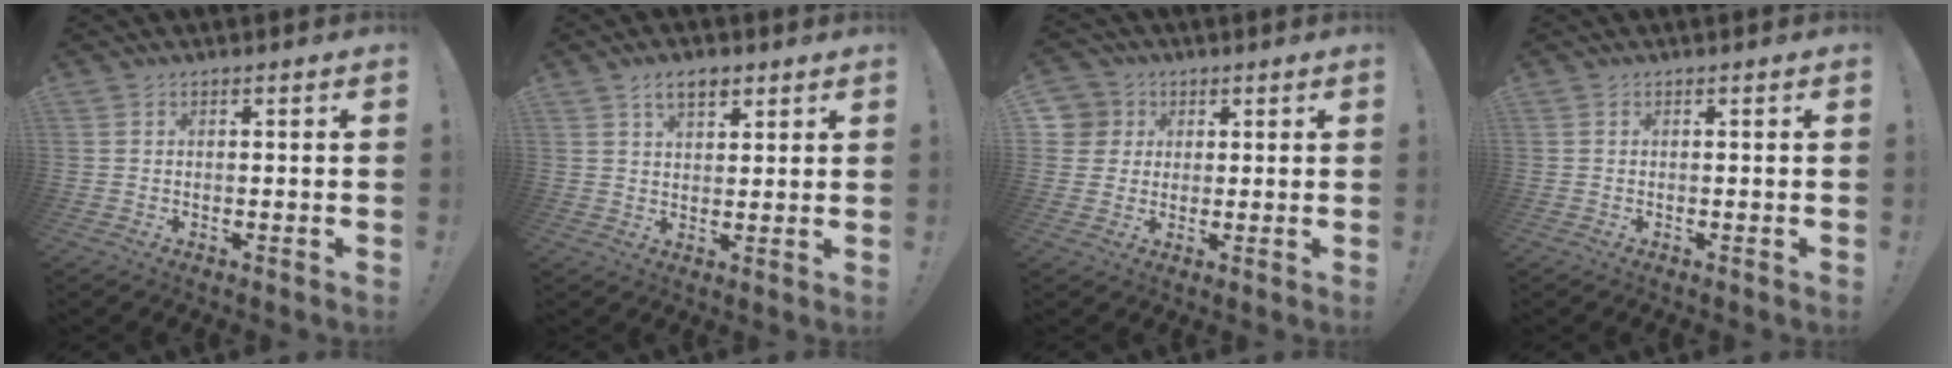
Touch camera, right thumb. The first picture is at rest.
{"total": 5.6, "force": [3.3, 3.1, 3.4], "torque": [-0.051, -0.006, 0.058]}
{"total": 5.5, "force": [1.5, 5.3, 0.7], "torque": [-0.012, -0.006, 0.030]}
{"total": 0.0}